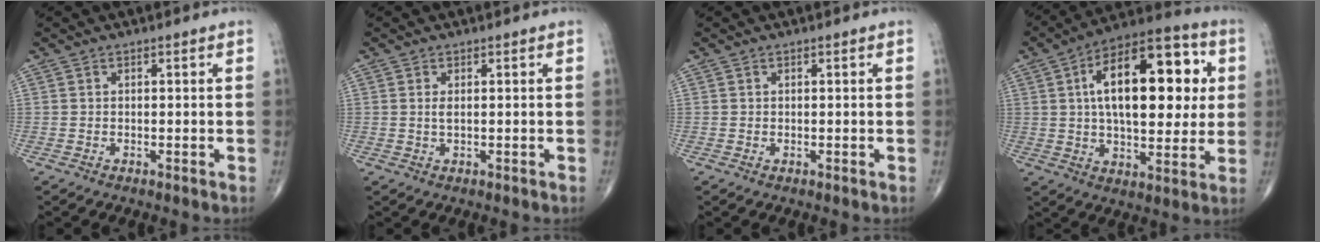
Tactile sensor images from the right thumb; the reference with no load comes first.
{"total": 1.2, "force": [0.2, 0.4, 1.1], "torque": [-0.025, -0.001, 0.008]}
{"total": 0.0}
{"total": 23.6, "force": [4.6, 11.6, 20.0], "torque": [-0.280, 0.008, 0.060]}